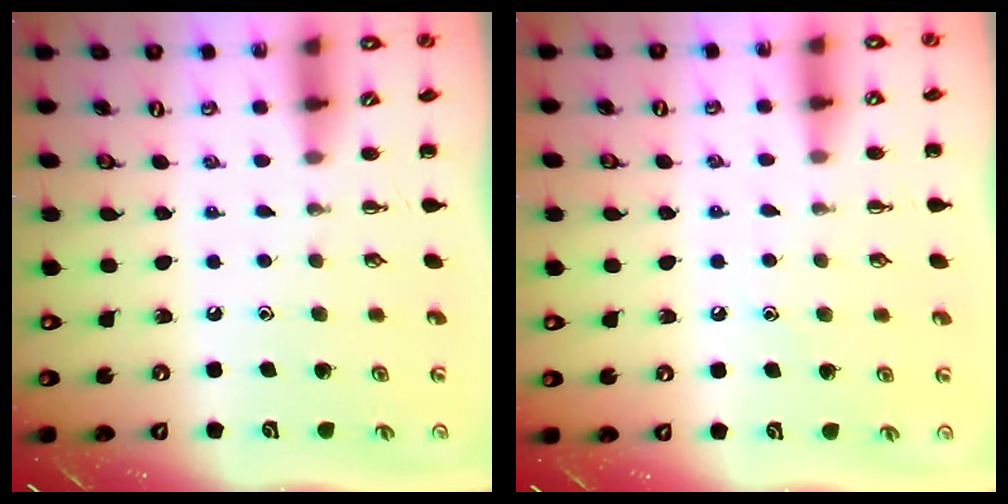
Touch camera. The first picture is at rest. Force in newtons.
{"total": 5.3, "press": 5.1, "slide": 1.4}